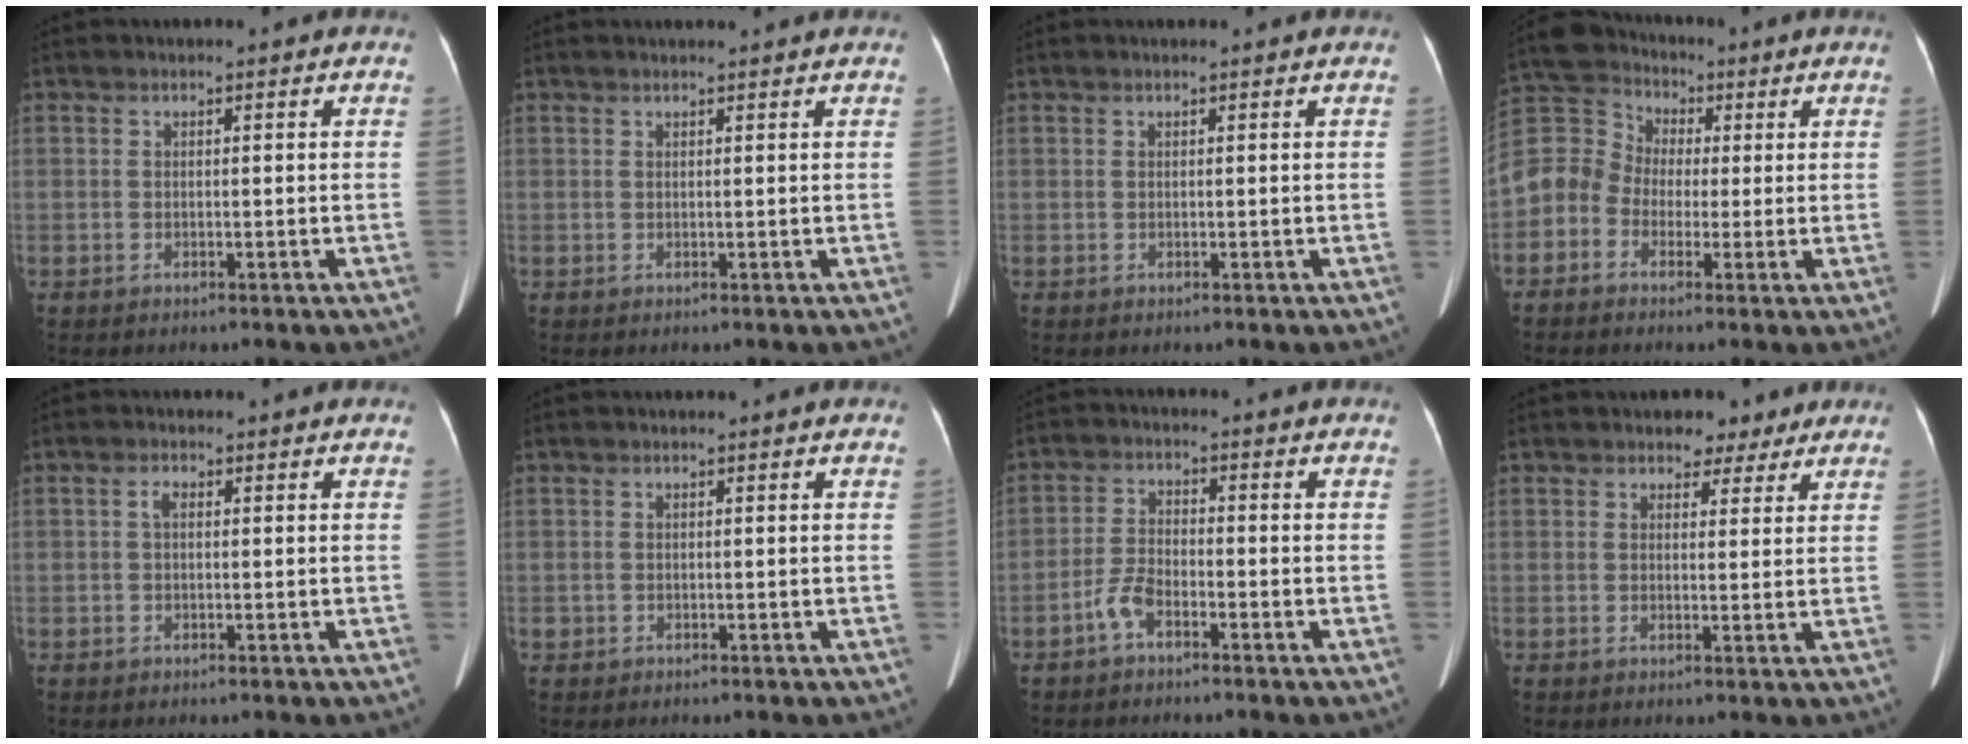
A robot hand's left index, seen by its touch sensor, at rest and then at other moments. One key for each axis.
{"total": 2.9, "fx": 2.8, "fy": -0.1, "fz": 0.7, "tx": -0.011, "ty": 0.016, "tz": 0.033}
{"total": 0.8, "fx": 0.8, "fy": 0.0, "fz": 0.2, "tx": -0.007, "ty": 0.005, "tz": 0.010}
{"total": 10.8, "fx": -0.8, "fy": 10.2, "fz": 3.5, "tx": -0.114, "ty": 0.060, "tz": -0.016}
{"total": 1.2, "fx": 0.1, "fy": 0.7, "fz": 0.9, "tx": -0.017, "ty": 0.009, "tz": 0.003}
{"total": 0.5, "fx": -0.2, "fy": 0.5, "fz": 0.0, "tx": 0.001, "ty": 0.005, "tz": -0.003}
{"total": 4.2, "fx": -3.0, "fy": 1.4, "fz": 2.6, "tx": -0.064, "ty": 0.004, "tz": -0.058}
{"total": 3.9, "fx": 2.8, "fy": 2.5, "fz": 1.1, "tx": -0.005, "ty": 0.007, "tz": 0.036}